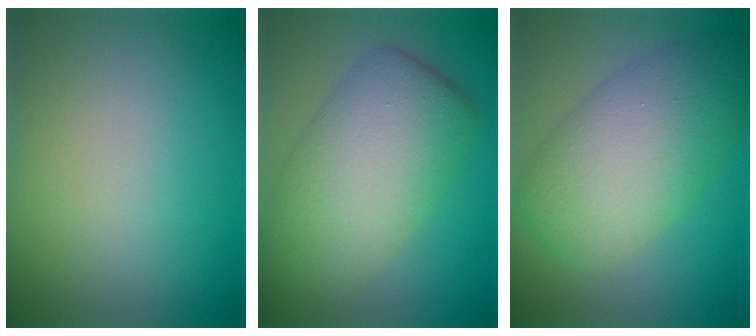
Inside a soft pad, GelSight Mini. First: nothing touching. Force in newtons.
{"total": 8.8, "press": 8.8, "slide": 0.4}
{"total": 7.8, "press": 7.8, "slide": 0.5}